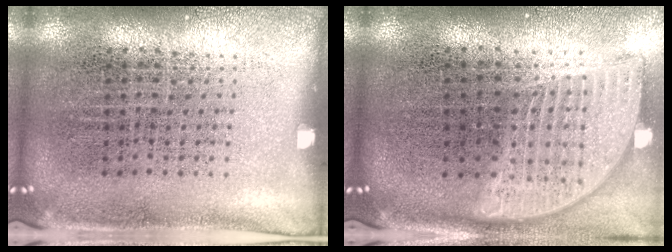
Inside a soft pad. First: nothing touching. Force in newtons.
{"total": 1.9, "press": 1.6, "slide": 1.2}